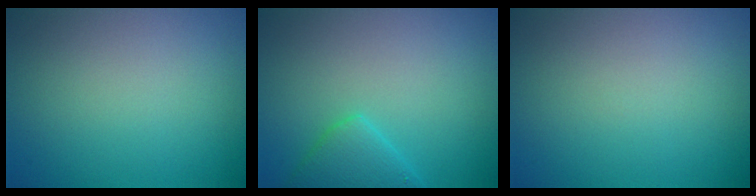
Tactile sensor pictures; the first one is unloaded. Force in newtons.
{"total": 2.9, "press": 2.9, "slide": 0.2}
{"total": 0.0}